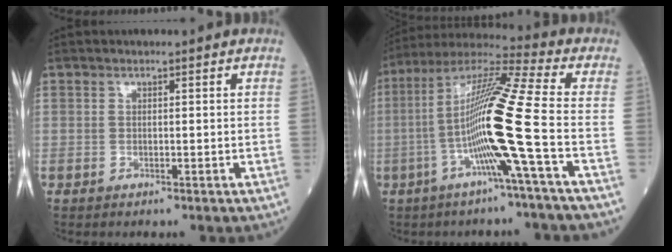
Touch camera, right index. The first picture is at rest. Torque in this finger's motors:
{"motor_torque": [1.89, -0.25, 1.05, 0.21]}